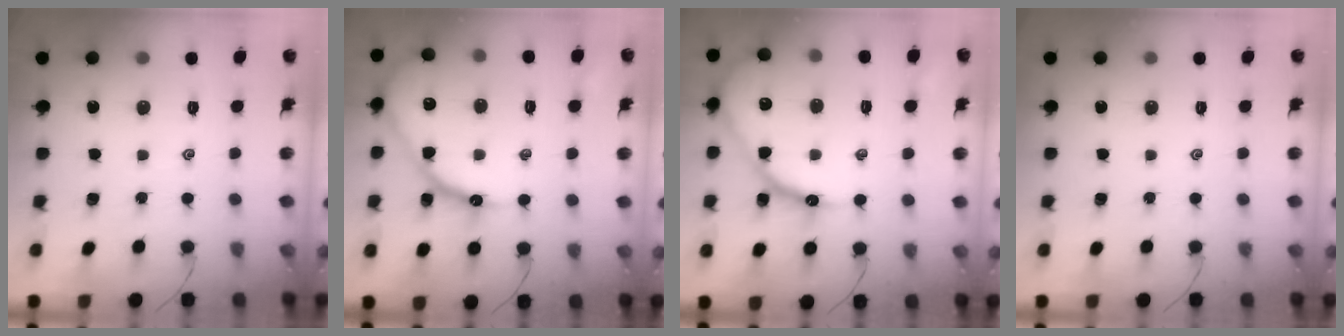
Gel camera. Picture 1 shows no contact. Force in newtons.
{"total": 17.3, "press": 17.3, "slide": 0.9}
{"total": 17.3, "press": 17.3, "slide": 0.9}
{"total": 0.0}